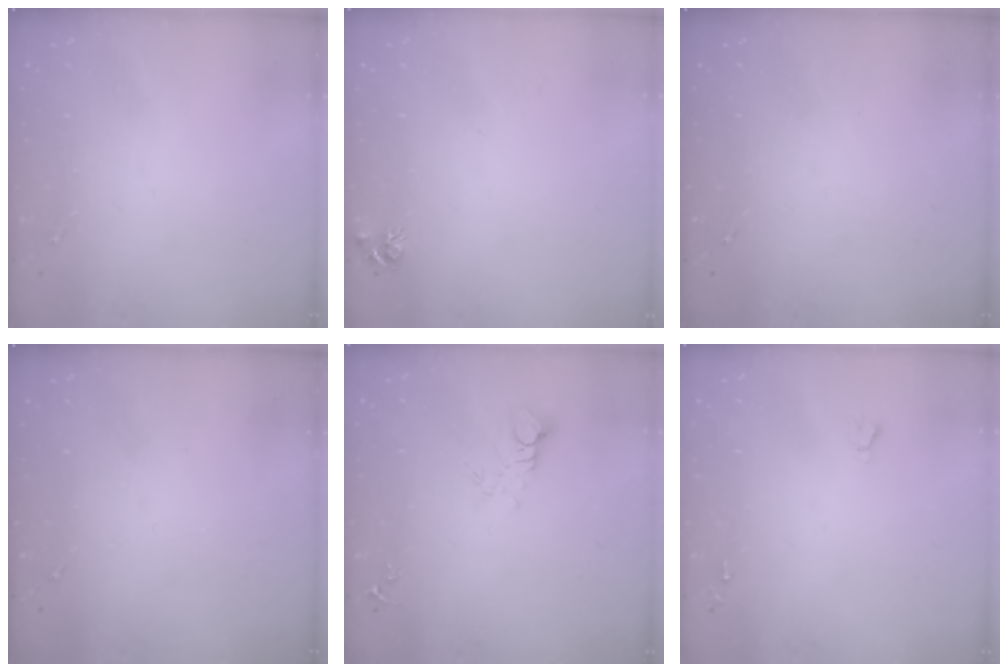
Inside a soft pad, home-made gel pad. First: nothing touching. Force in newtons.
{"total": 5.1, "press": 5.0, "slide": 0.7}
{"total": 0.0}
{"total": 0.0}
{"total": 5.0, "press": 5.0, "slide": 0.3}
{"total": 1.8, "press": 1.8, "slide": 0.1}